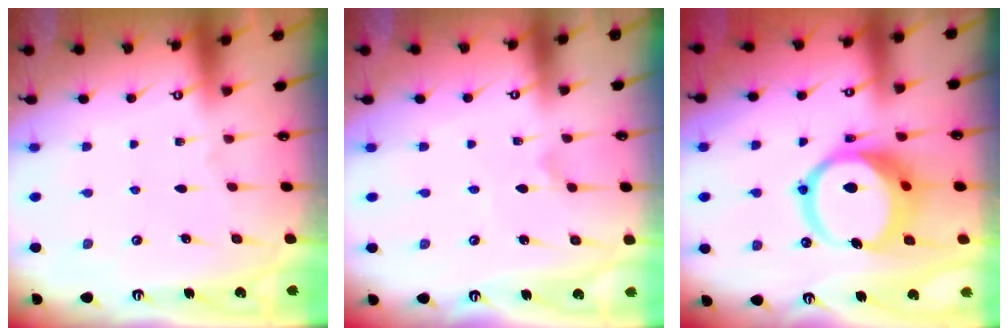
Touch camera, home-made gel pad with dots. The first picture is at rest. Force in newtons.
{"total": 0.8, "press": 0.8, "slide": 0.1}
{"total": 15.0, "press": 14.8, "slide": 1.8}